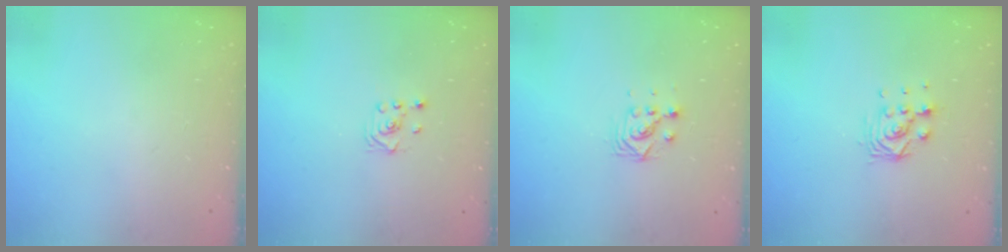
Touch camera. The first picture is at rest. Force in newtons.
{"total": 1.6, "press": 1.4, "slide": 0.9}
{"total": 4.6, "press": 4.6, "slide": 0.2}
{"total": 7.5, "press": 7.5, "slide": 0.4}